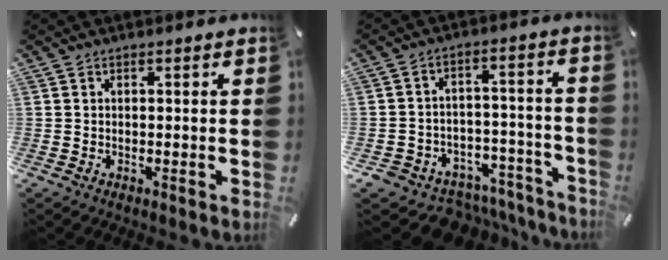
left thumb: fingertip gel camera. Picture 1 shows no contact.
{"total": 7.2, "force": [-4.2, 5.7, 1.5], "torque": [-0.021, 0.022, -0.065]}